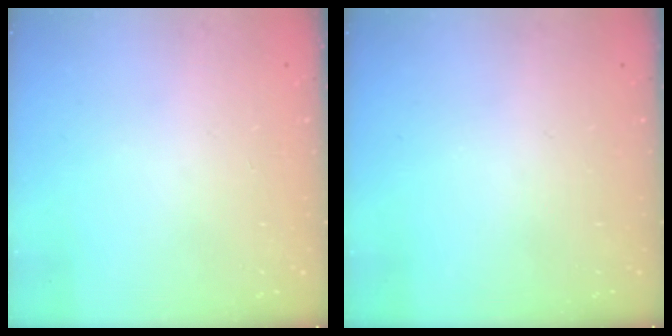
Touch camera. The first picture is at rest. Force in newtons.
{"total": 0.0}